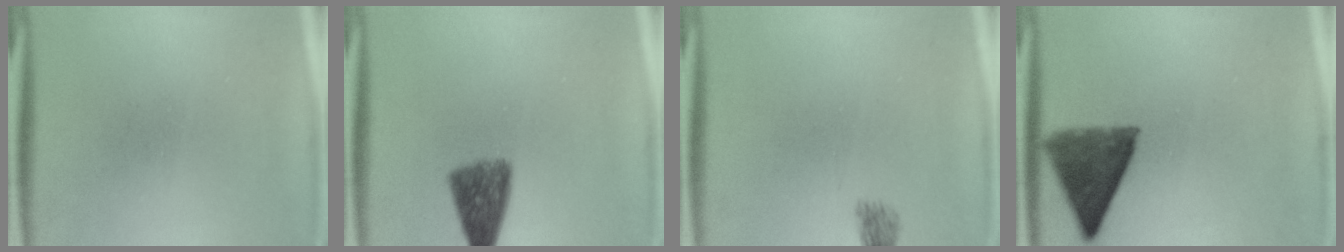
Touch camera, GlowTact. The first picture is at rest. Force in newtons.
{"total": 7.3}
{"total": 1.8}
{"total": 10.3}